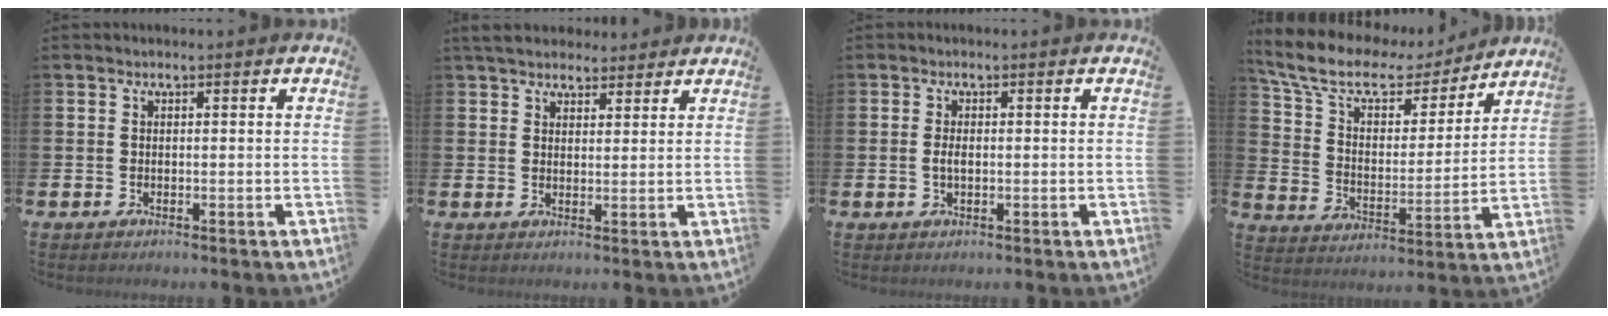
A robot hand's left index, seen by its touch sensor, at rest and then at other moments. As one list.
[{"total": 4.8, "force": [4.4, 1.6, 0.8], "torque": [-0.028, -0.012, 0.083]}, {"total": 1.6, "force": [0.0, 0.8, 1.4], "torque": [-0.027, 0.004, -0.002]}, {"total": 10.3, "force": [8.3, 4.3, 4.3], "torque": [-0.120, -0.047, 0.143]}]